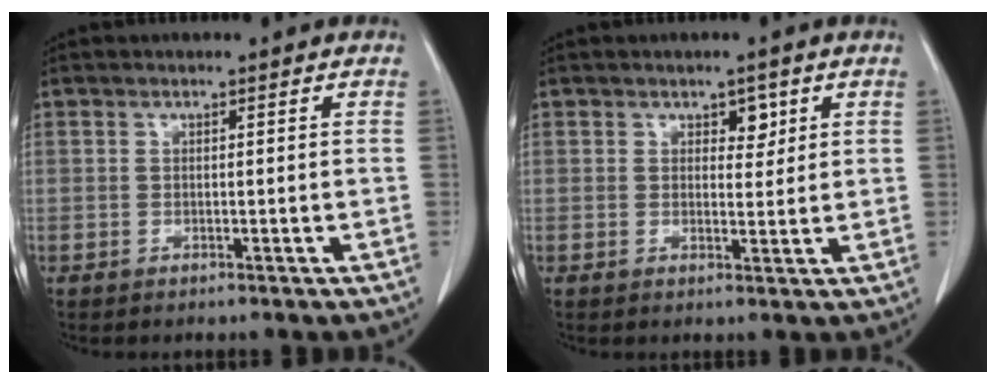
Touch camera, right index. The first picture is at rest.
{"total": 2.5, "force": [1.3, 1.5, 1.5], "torque": [-0.013, -0.001, 0.019]}